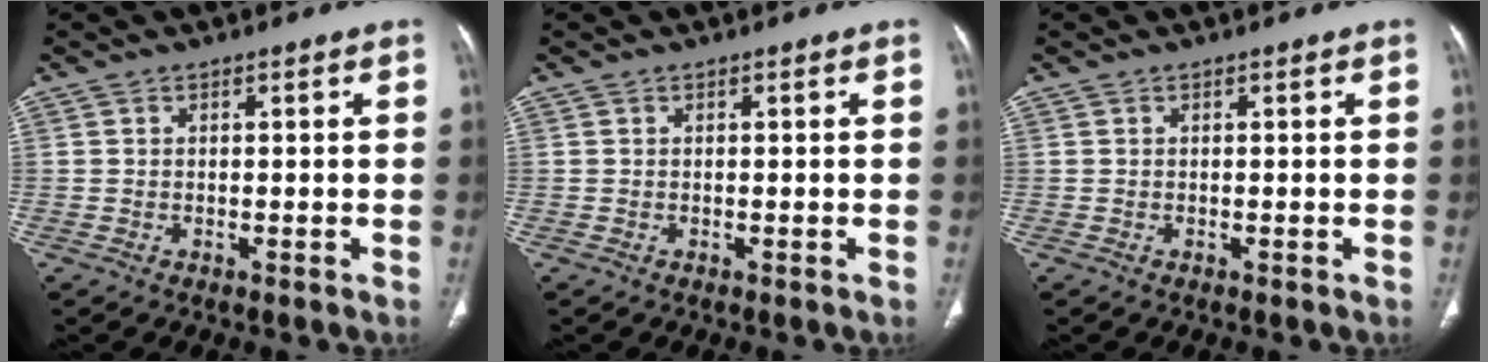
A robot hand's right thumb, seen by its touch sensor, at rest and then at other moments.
{"total": 0.0}
{"total": 0.0}